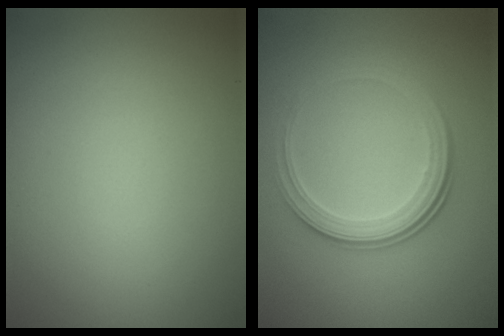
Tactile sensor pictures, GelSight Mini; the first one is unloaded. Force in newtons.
{"total": 4.2, "press": 2.8, "slide": 3.1}